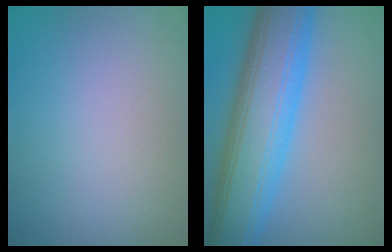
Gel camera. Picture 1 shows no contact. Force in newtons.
{"total": 11.4, "press": 11.4, "slide": 0.2}